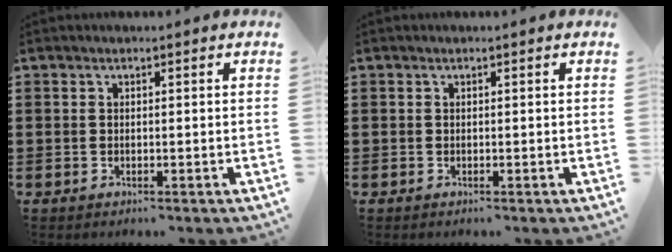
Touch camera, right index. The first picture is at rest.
{"total": 0.0}